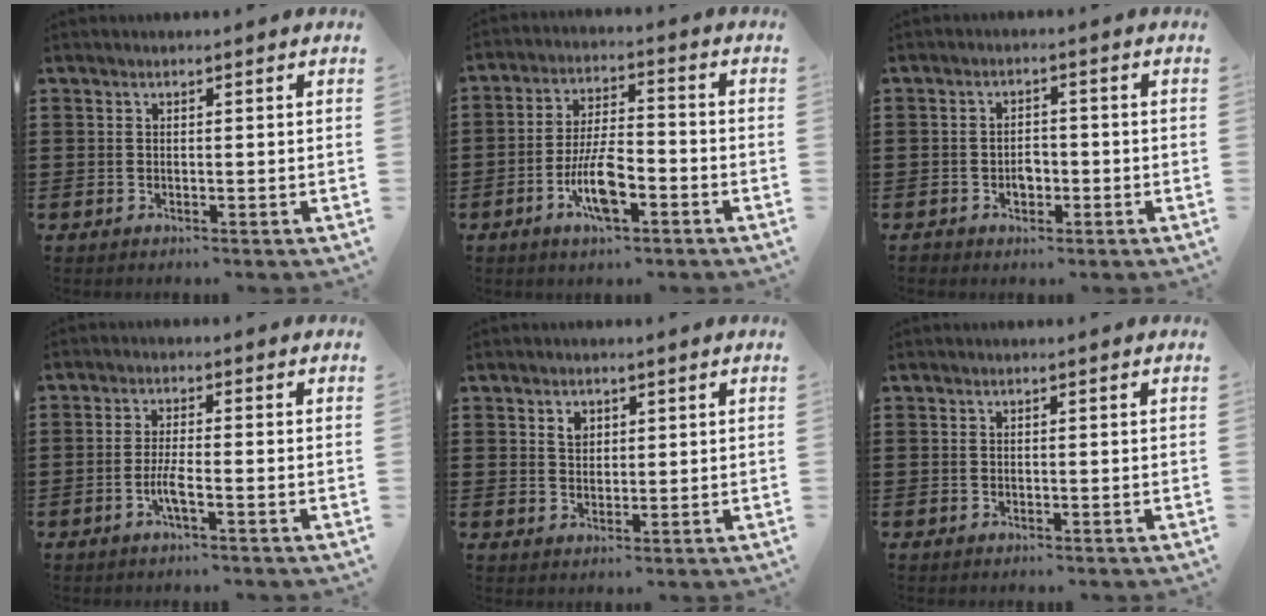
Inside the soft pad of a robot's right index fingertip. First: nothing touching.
{"total": 8.4, "force": [-3.5, 2.7, 7.1], "torque": [-0.154, -0.007, -0.068]}
{"total": 2.4, "force": [-0.9, 1.8, 1.2], "torque": [-0.027, 0.003, -0.018]}
{"total": 3.4, "force": [-1.5, 0.3, 3.0], "torque": [-0.066, -0.006, -0.032]}
{"total": 2.4, "force": [1.3, 1.7, 1.1], "torque": [-0.027, 0.006, 0.024]}
{"total": 0.0}